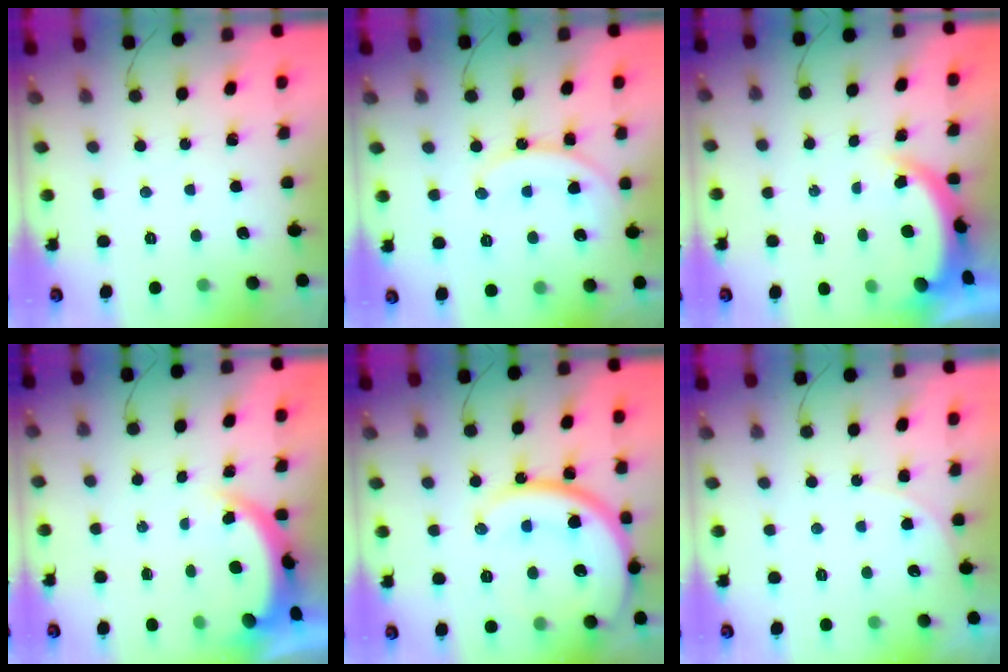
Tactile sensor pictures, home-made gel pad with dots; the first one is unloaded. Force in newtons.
{"total": 14.1, "press": 14.0, "slide": 1.7}
{"total": 5.1, "press": 4.9, "slide": 1.3}
{"total": 5.1, "press": 4.9, "slide": 1.3}
{"total": 21.0, "press": 20.9, "slide": 2.2}
{"total": 4.7, "press": 4.7, "slide": 0.3}